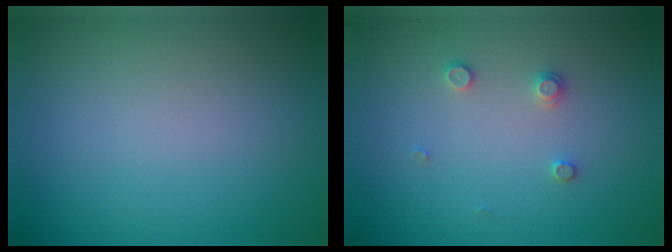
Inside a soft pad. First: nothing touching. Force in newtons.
{"total": 1.3, "press": 1.3, "slide": 0.2}